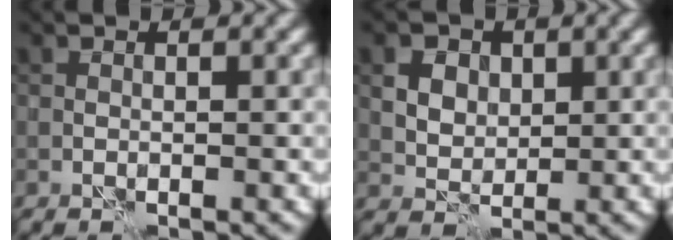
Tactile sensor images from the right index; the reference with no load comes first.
{"total": 6.2, "force": [2.8, 4.5, 3.1], "torque": [-0.063, 0.018, 0.037]}